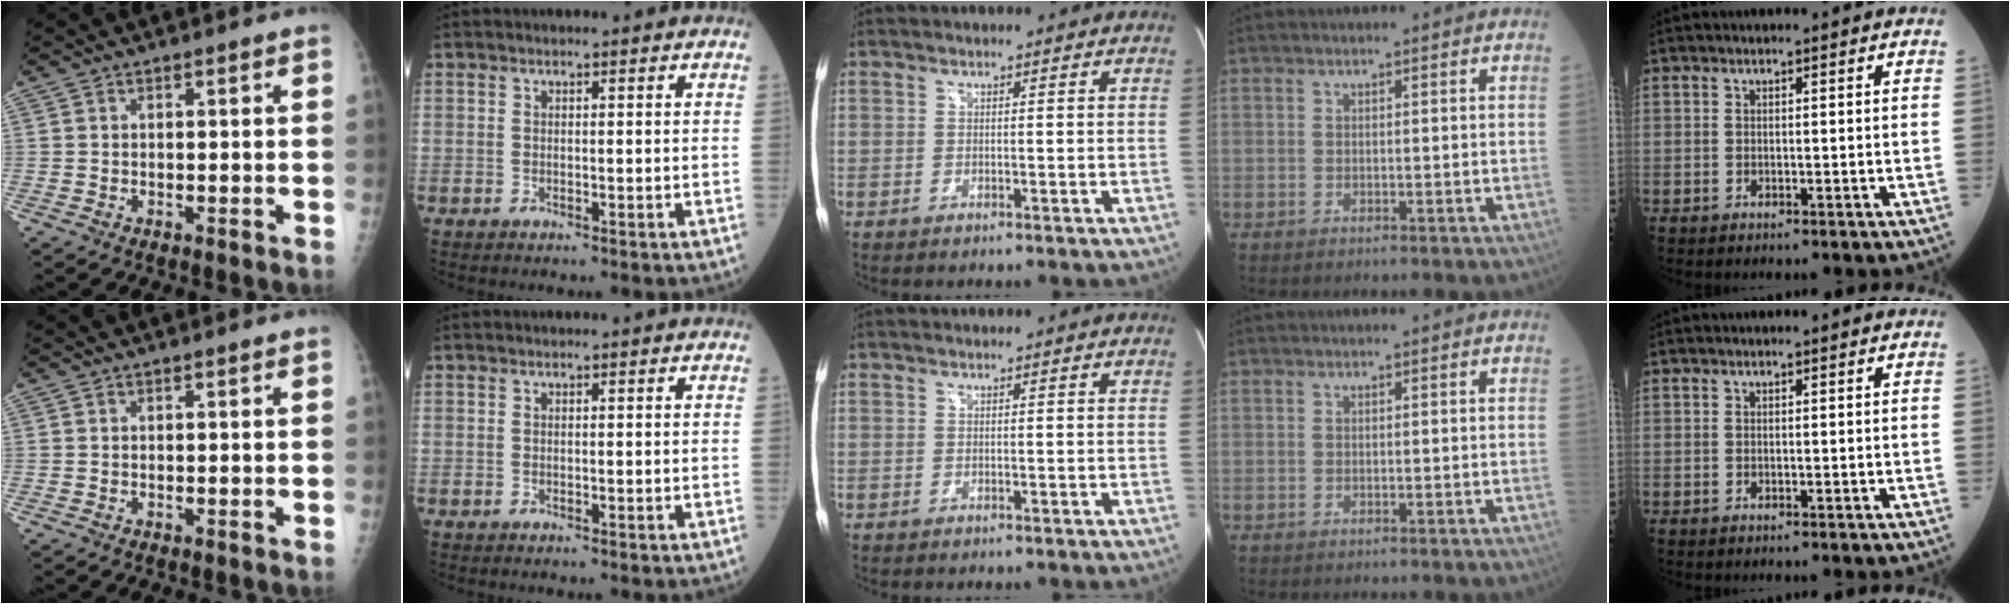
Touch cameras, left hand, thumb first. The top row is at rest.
{}